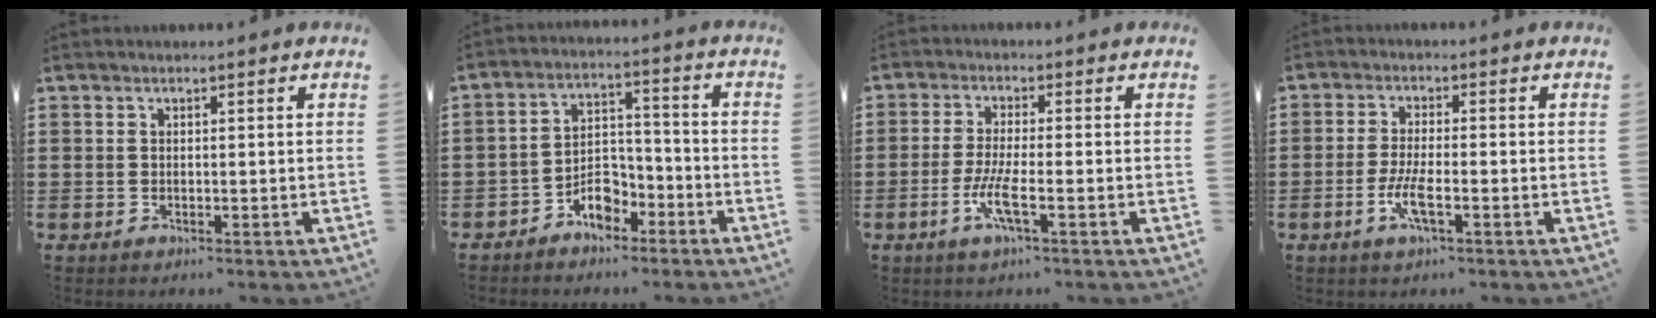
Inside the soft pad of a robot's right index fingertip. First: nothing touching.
{"total": 5.5, "force": [-4.0, 2.9, 2.3], "torque": [-0.045, 0.015, -0.076]}
{"total": 5.2, "force": [-2.0, 0.7, 4.7], "torque": [-0.098, -0.010, -0.041]}
{"total": 4.5, "force": [-1.8, 0.9, 4.0], "torque": [-0.086, -0.006, -0.037]}